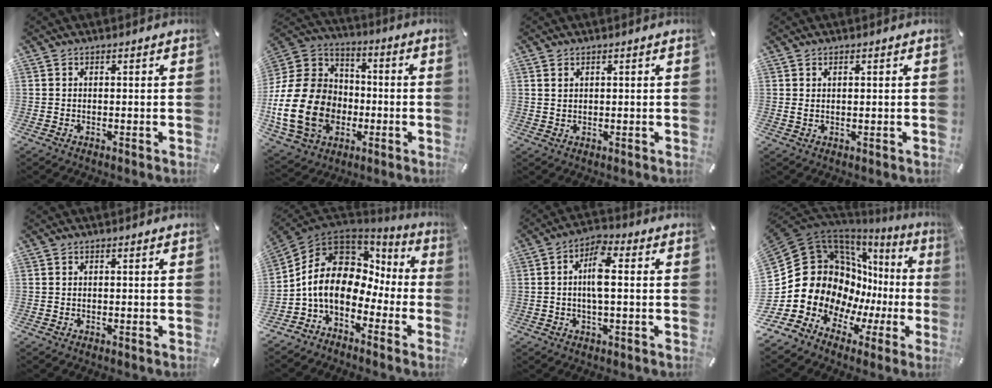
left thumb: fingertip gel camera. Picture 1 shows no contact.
{"total": 22.4, "force": [-5.7, 17.6, 12.6], "torque": [-0.256, 0.027, -0.089]}
{"total": 1.4, "force": [0.8, 1.0, 0.6], "torque": [-0.014, 0.002, 0.014]}
{"total": 1.5, "force": [0.5, 0.6, 1.2], "torque": [-0.025, 0.001, 0.009]}
{"total": 0.0}
{"total": 12.0, "force": [-0.1, 9.4, 7.6], "torque": [-0.169, -0.014, -0.012]}
{"total": 7.4, "force": [0.4, 2.9, 6.8], "torque": [-0.126, 0.009, 0.003]}
{"total": 20.3, "force": [2.5, 17.3, 10.3], "torque": [-0.206, -0.061, 0.092]}